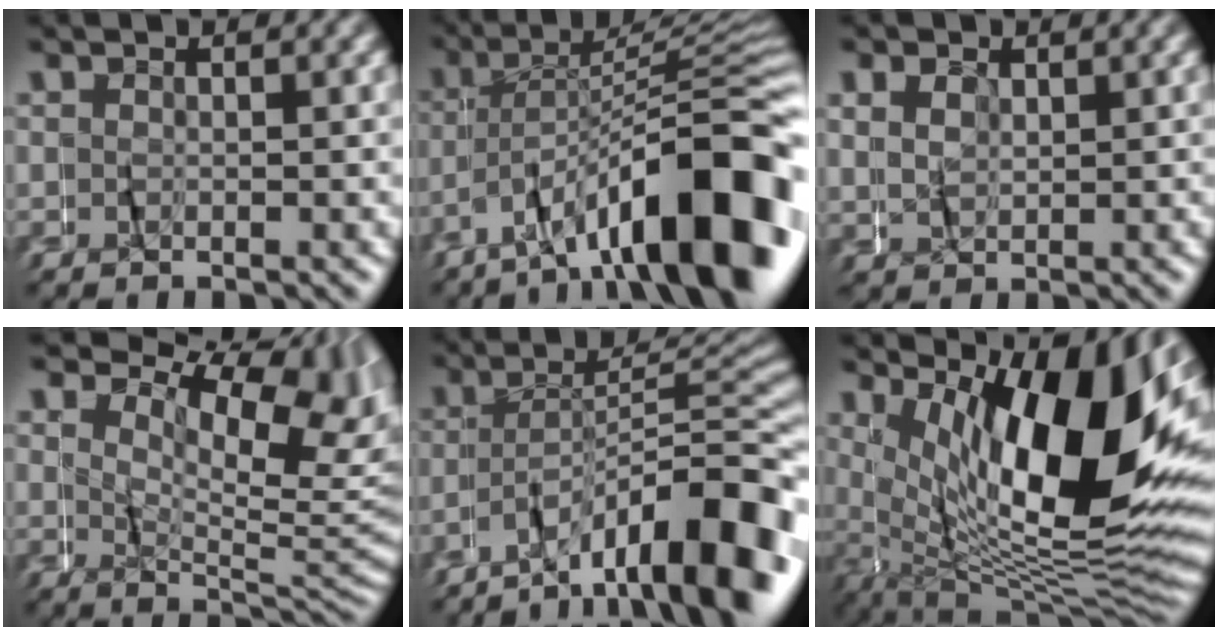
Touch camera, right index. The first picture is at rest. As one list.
[{"total": 12.3, "force": [-6.4, 3.4, 9.9], "torque": [-0.146, 0.007, -0.095]}, {"total": 1.1, "force": [0.6, 0.9, -0.1], "torque": [-0.004, 0.003, 0.014]}, {"total": 8.9, "force": [2.9, 3.9, 7.5], "torque": [-0.088, 0.003, 0.044]}, {"total": 10.5, "force": [-5.8, 3.0, 8.3], "torque": [-0.101, 0.012, -0.094]}, {"total": 16.3, "force": [1.5, 7.5, 14.4], "torque": [-0.222, -0.003, 0.035]}]